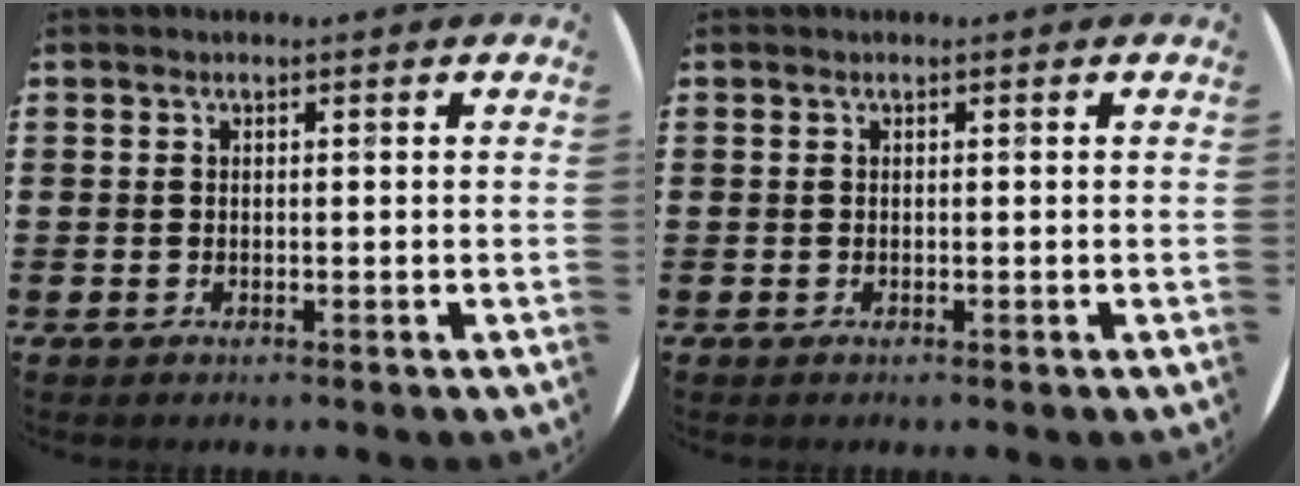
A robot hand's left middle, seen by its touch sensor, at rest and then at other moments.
{"total": 0.0}